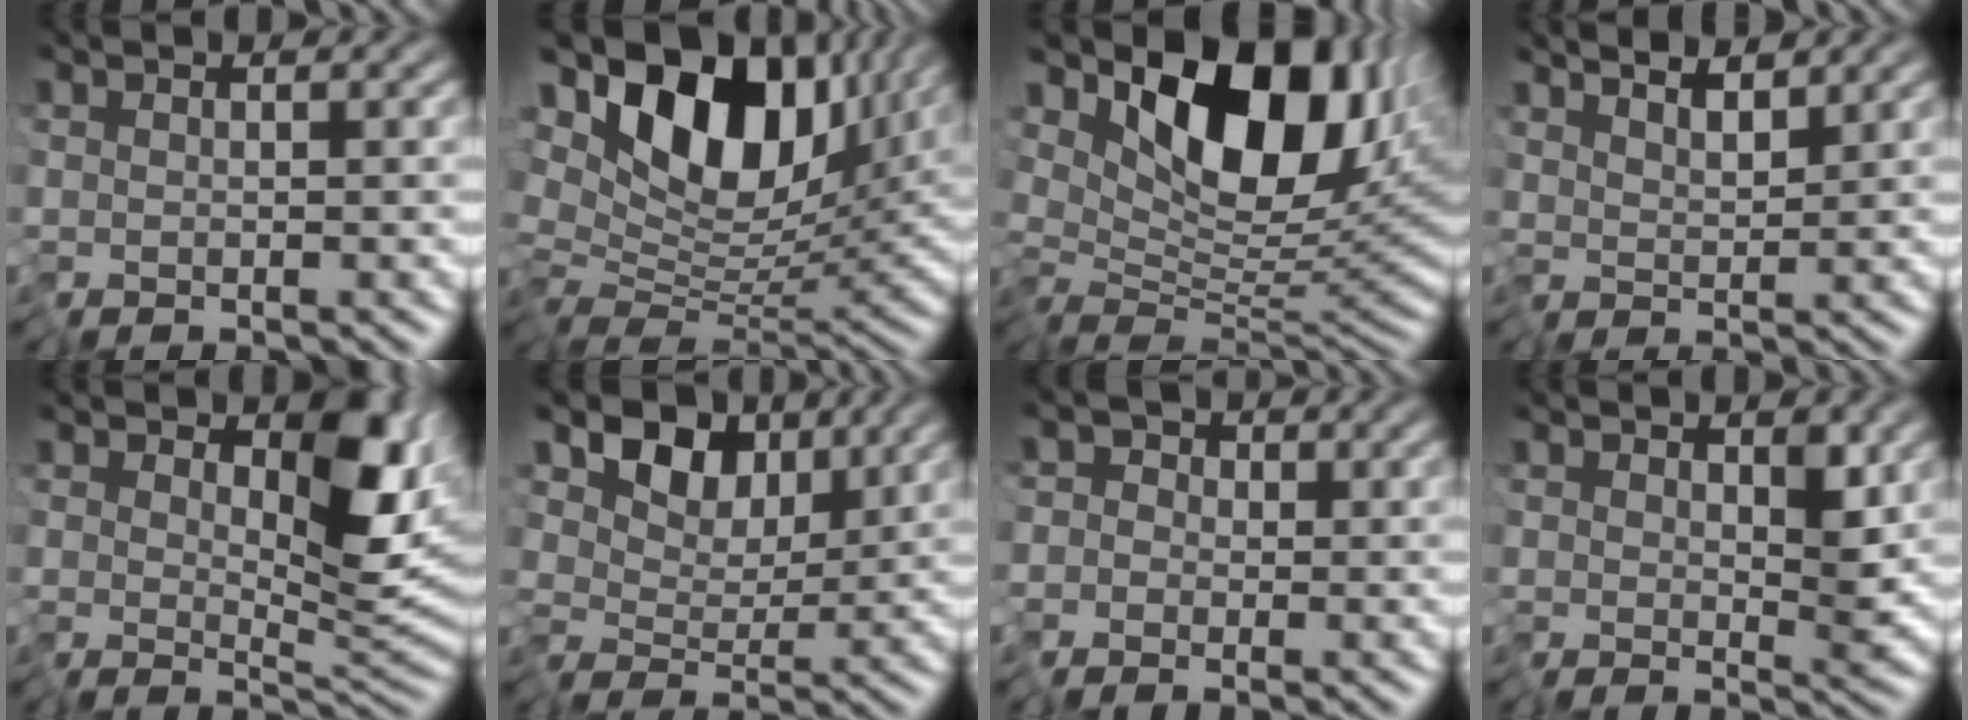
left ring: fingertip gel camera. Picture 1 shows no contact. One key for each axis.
{"total": 13.7, "fx": 5.3, "fy": 7.5, "fz": 10.1, "tx": -0.178, "ty": 0.030, "tz": 0.086}
{"total": 11.6, "fx": 5.2, "fy": 5.8, "fz": 8.7, "tx": -0.127, "ty": -0.001, "tz": 0.090}
{"total": 2.7, "fx": 2.5, "fy": 0.2, "fz": 1.0, "tx": -0.024, "ty": 0.007, "tz": 0.042}
{"total": 6.9, "fx": 2.5, "fy": 3.7, "fz": 5.3, "tx": -0.083, "ty": -0.014, "tz": 0.038}
{"total": 5.7, "fx": 2.9, "fy": 3.7, "fz": 3.2, "tx": -0.053, "ty": -0.003, "tz": 0.032}
{"total": 2.6, "fx": -0.8, "fy": 2.4, "fz": 0.5, "tx": 0.019, "ty": 0.020, "tz": -0.035}
{"total": 3.1, "fx": 1.2, "fy": 1.7, "fz": 2.2, "tx": -0.043, "ty": -0.004, "tz": 0.023}